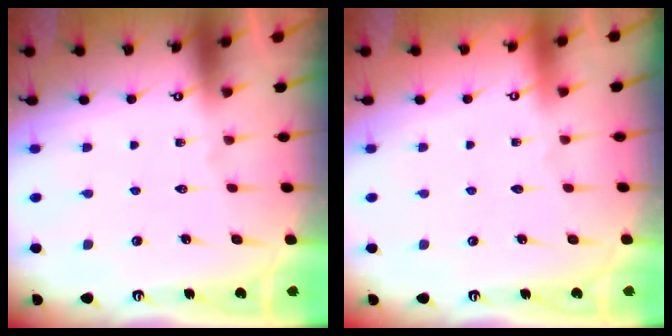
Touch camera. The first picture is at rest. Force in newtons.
{"total": 0.0}